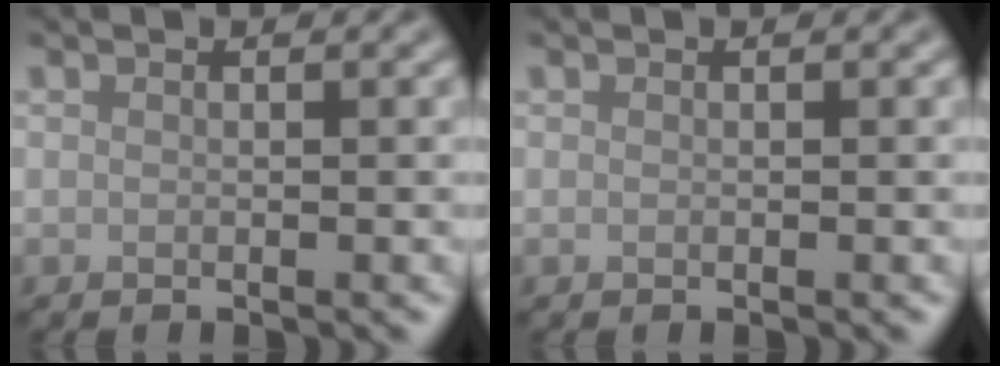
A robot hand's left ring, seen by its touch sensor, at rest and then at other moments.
{"total": 0.0}